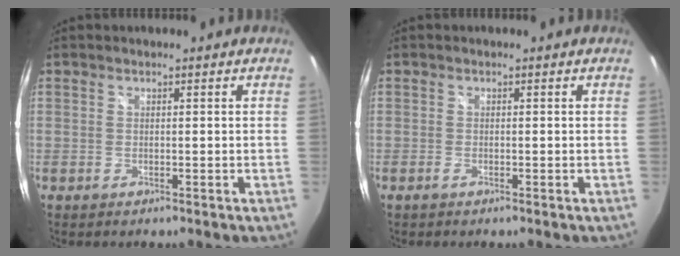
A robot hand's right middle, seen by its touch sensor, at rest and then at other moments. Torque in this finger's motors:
{"motor_torque": [-0.58, 0.13, 0.00, -0.01]}